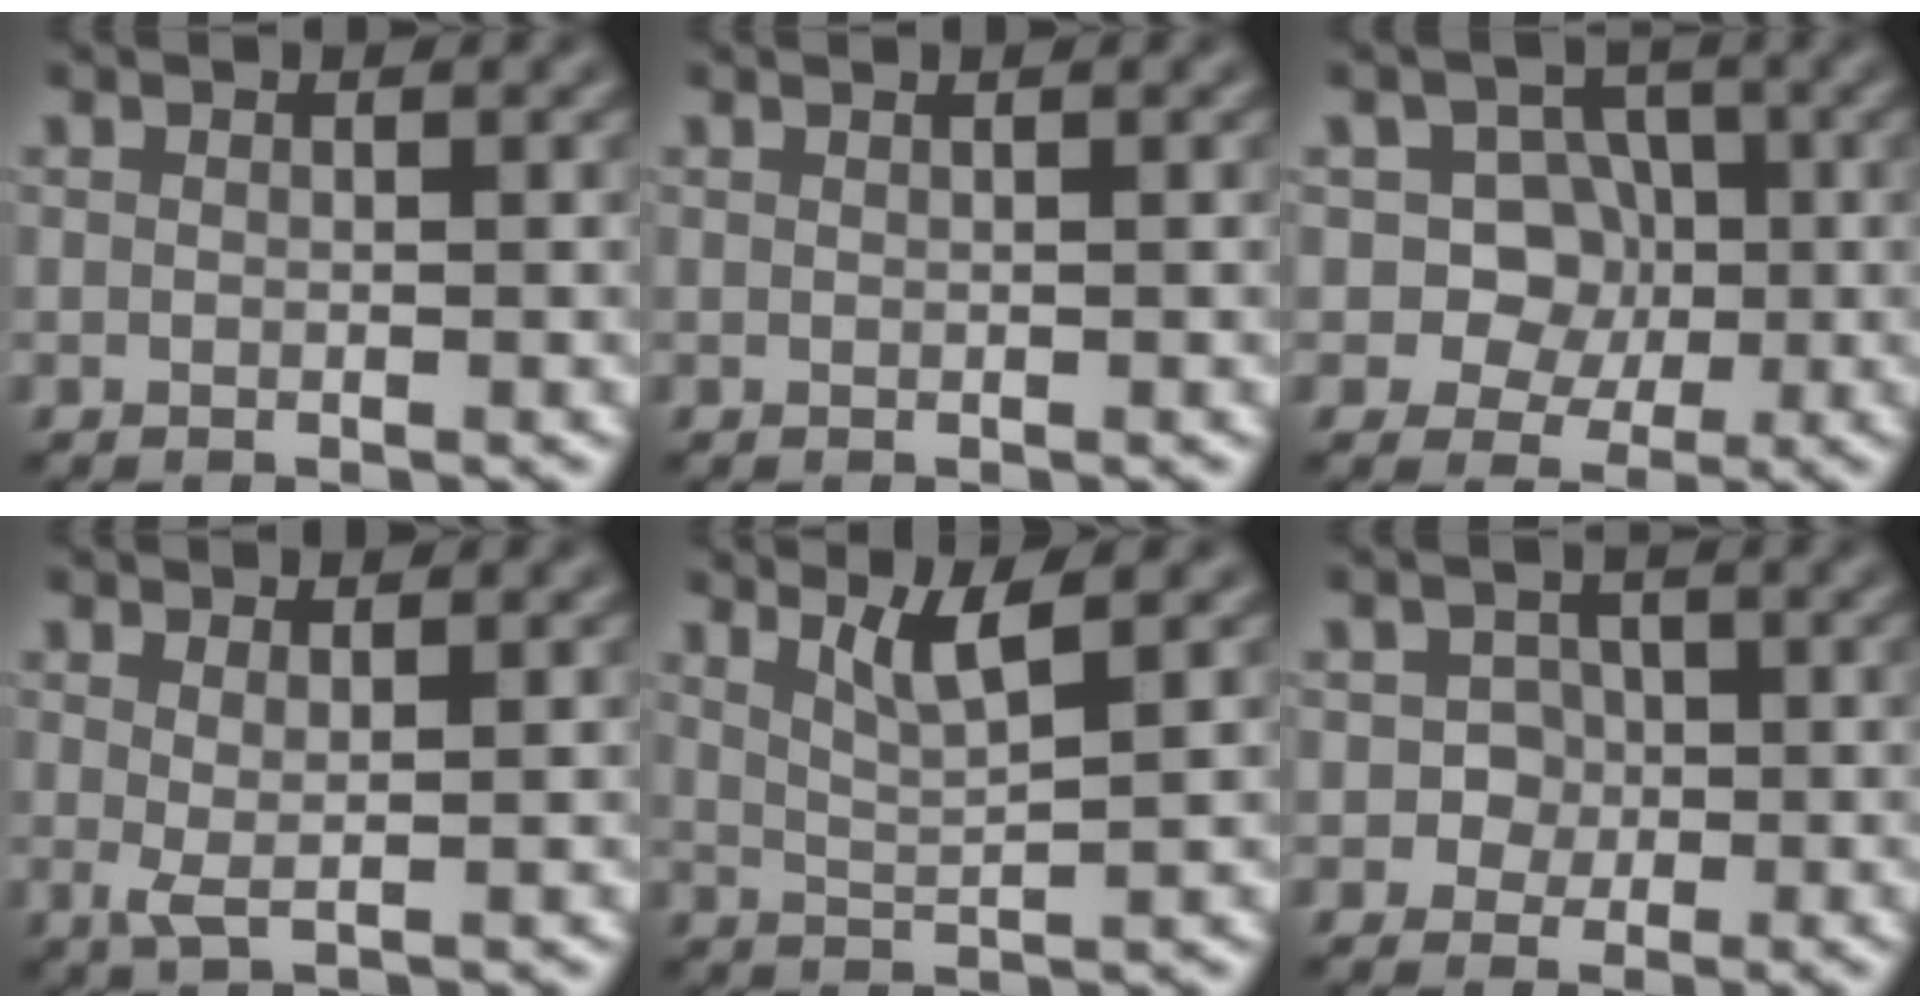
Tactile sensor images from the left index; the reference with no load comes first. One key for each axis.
{"total": 0.7, "fx": 0.5, "fy": 0.3, "fz": 0.4, "tx": -0.002, "ty": -0.001, "tz": 0.000}
{"total": 5.1, "fx": 0.0, "fy": 4.5, "fz": 2.3, "tx": -0.006, "ty": 0.014, "tz": -0.024}
{"total": 1.8, "fx": 0.6, "fy": 0.4, "fz": 1.7, "tx": -0.030, "ty": -0.004, "tz": 0.009}
{"total": 3.3, "fx": 2.1, "fy": 0.5, "fz": 2.5, "tx": -0.036, "ty": -0.003, "tz": 0.040}
{"total": 1.9, "fx": -0.2, "fy": 1.8, "fz": 0.5, "tx": 0.009, "ty": 0.000, "tz": -0.009}